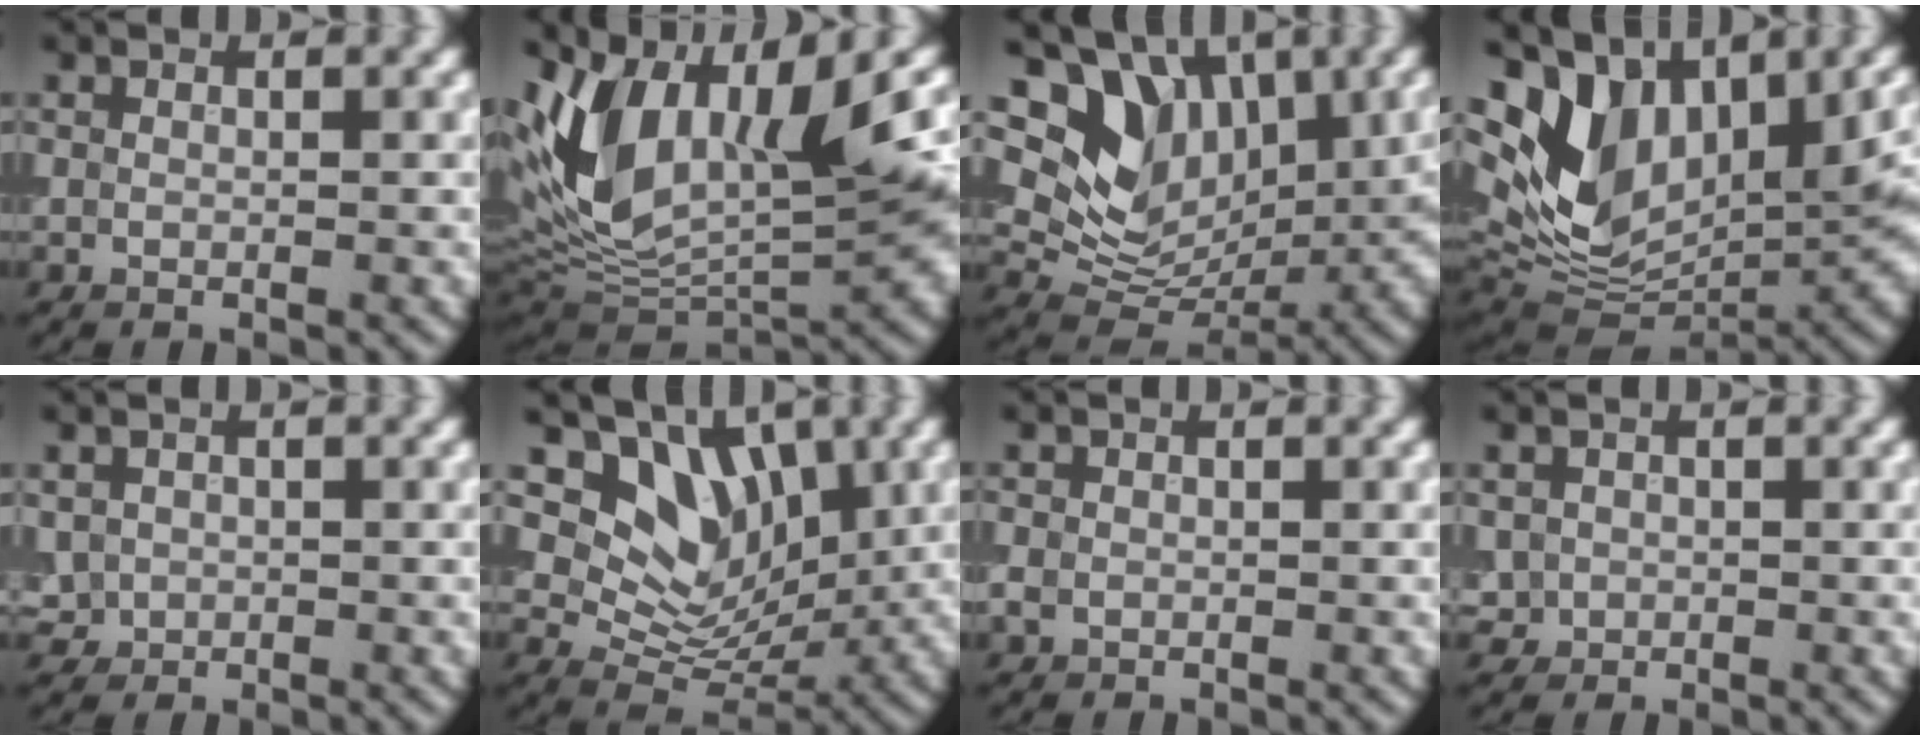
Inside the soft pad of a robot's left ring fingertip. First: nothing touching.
{"total": 13.8, "force": [2.8, 7.0, 11.5], "torque": [-0.223, 0.005, 0.042]}
{"total": 11.2, "force": [4.4, 7.7, 6.9], "torque": [-0.109, 0.012, 0.086]}
{"total": 13.2, "force": [3.5, 8.0, 9.9], "torque": [-0.206, -0.005, 0.072]}
{"total": 1.8, "force": [0.1, 1.7, 0.6], "torque": [-0.009, -0.001, 0.003]}
{"total": 7.2, "force": [2.9, 5.3, 3.9], "torque": [-0.054, -0.018, 0.048]}
{"total": 1.2, "force": [-0.2, 1.1, 0.4], "torque": [-0.006, -0.002, -0.009]}
{"total": 1.6, "force": [0.1, 1.6, 0.3], "torque": [0.001, -0.004, 0.002]}